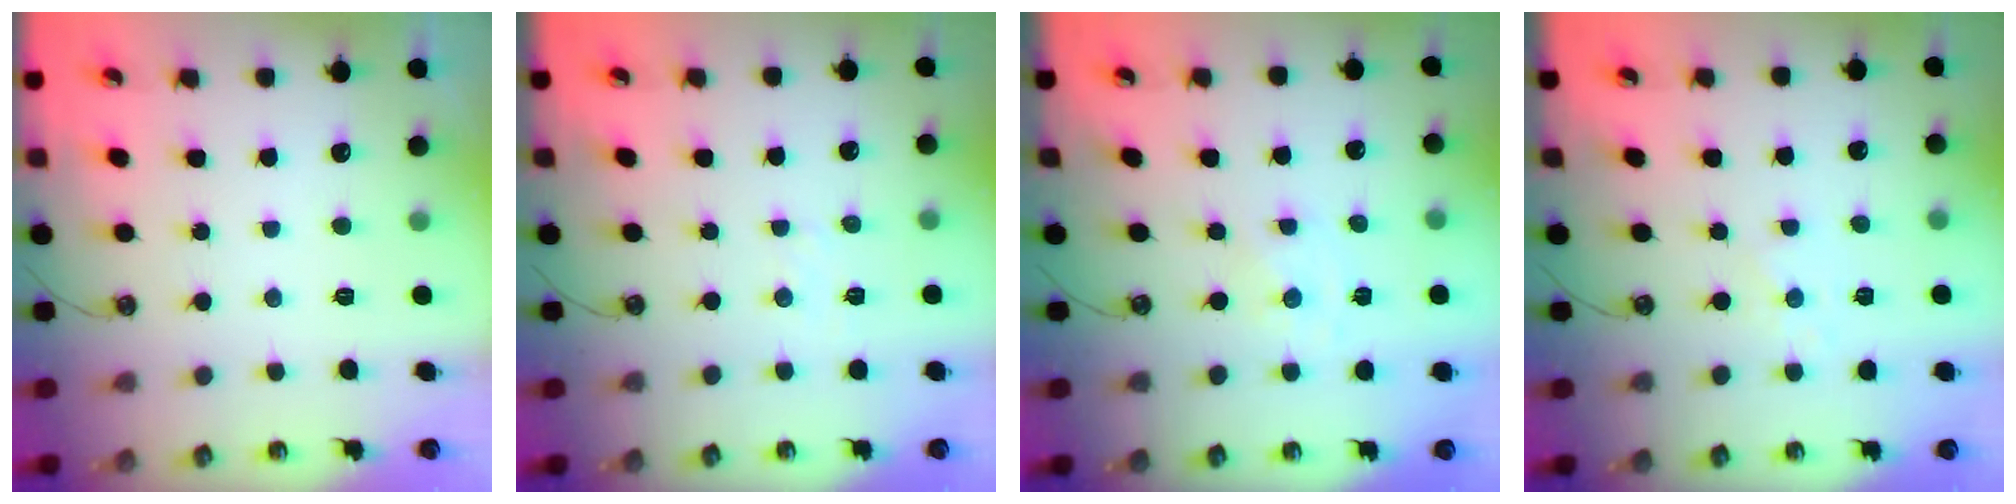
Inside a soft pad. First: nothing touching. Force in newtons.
{"total": 2.5, "press": 2.4, "slide": 0.4}
{"total": 0.0}
{"total": 2.8, "press": 2.8, "slide": 0.3}